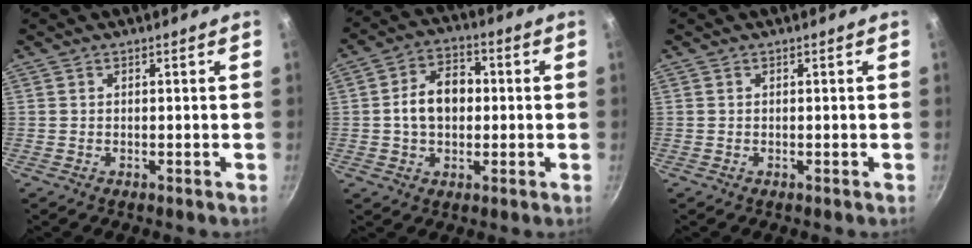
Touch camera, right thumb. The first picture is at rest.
{"total": 9.8, "force": [0.2, 6.9, 6.9], "torque": [-0.086, 0.022, -0.006]}
{"total": 0.0}